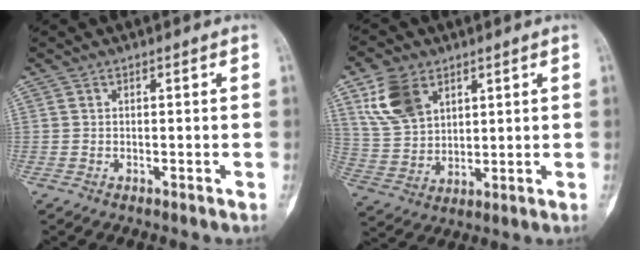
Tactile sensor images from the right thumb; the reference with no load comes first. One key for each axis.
{"total": 11.0, "fx": 5.4, "fy": 7.4, "fz": 6.1, "tx": -0.103, "ty": -0.017, "tz": 0.118}